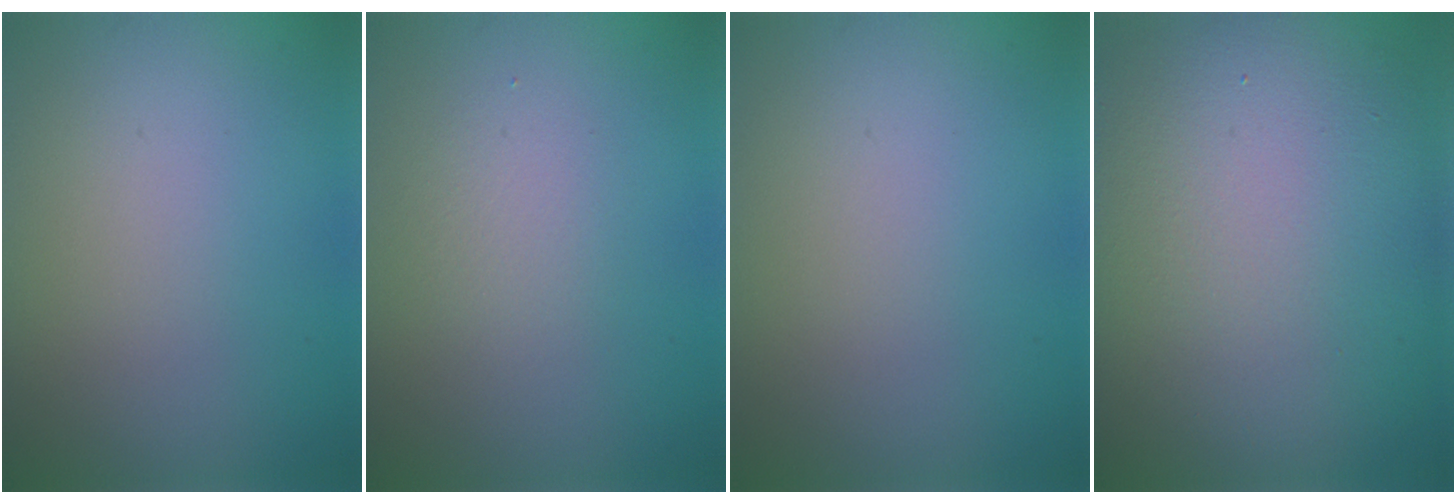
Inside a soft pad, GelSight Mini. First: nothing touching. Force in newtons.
{"total": 2.0, "press": 1.9, "slide": 0.2}
{"total": 0.0}
{"total": 15.2, "press": 15.1, "slide": 1.1}